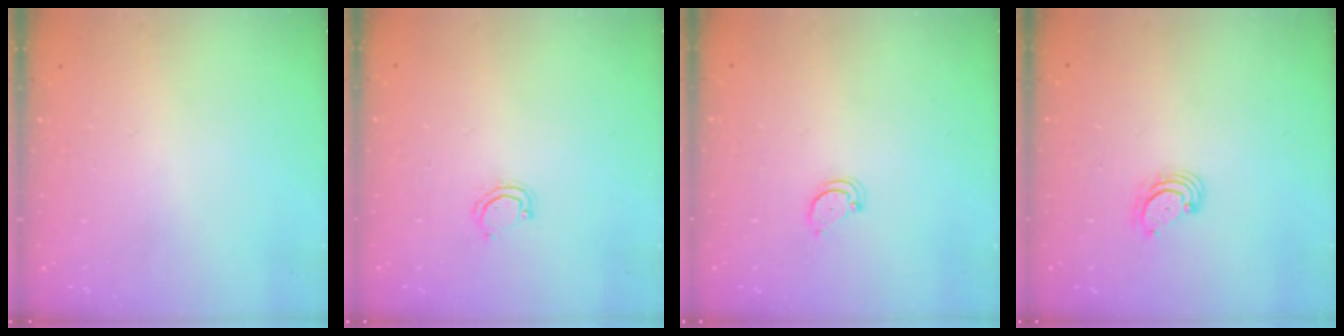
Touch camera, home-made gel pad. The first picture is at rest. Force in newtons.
{"total": 3.8, "press": 3.8, "slide": 0.3}
{"total": 2.4, "press": 2.4, "slide": 0.2}
{"total": 2.9, "press": 2.9, "slide": 0.4}